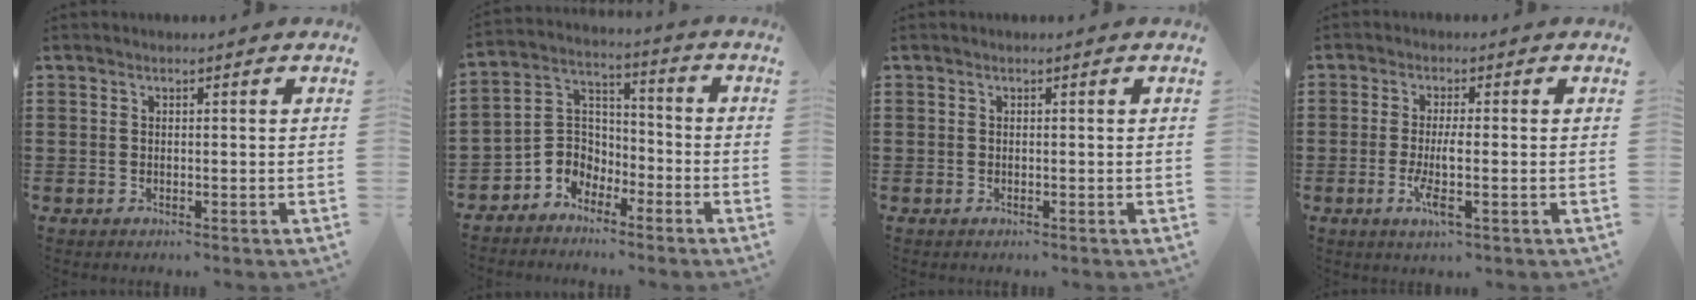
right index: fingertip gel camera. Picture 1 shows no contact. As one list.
[{"total": 4.7, "force": [-2.6, 3.9, 0.0], "torque": [-0.026, -0.001, -0.059]}, {"total": 0.0}, {"total": 4.5, "force": [-1.1, 0.4, 4.4], "torque": [-0.097, -0.017, -0.026]}]